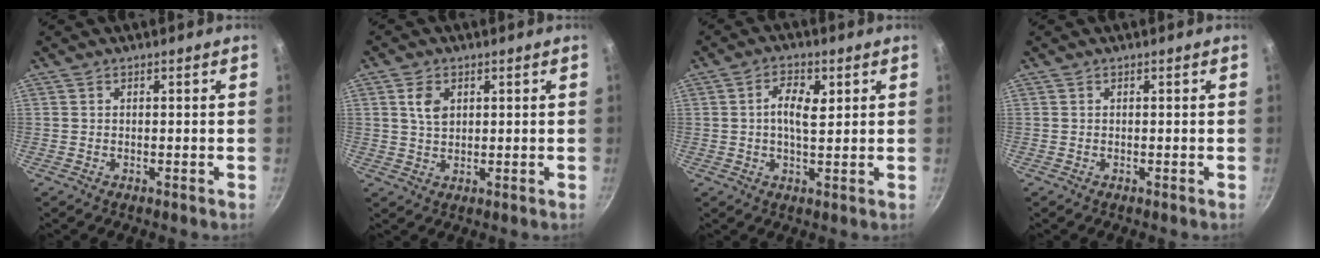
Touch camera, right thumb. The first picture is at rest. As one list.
[{"total": 4.2, "force": [1.4, 2.8, 2.8], "torque": [-0.043, -0.003, 0.028]}, {"total": 5.2, "force": [1.2, 2.4, 4.4], "torque": [-0.073, -0.004, 0.018]}, {"total": 0.0}]